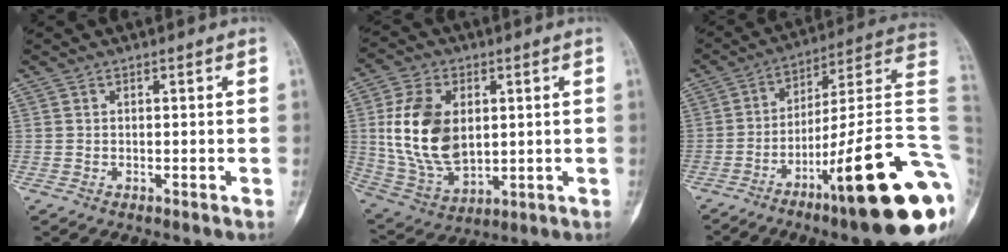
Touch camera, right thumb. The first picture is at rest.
{"total": 16.6, "force": [2.2, 10.6, 12.5], "torque": [-0.223, -0.010, 0.054]}
{"total": 25.7, "force": [-9.0, 3.8, 23.7], "torque": [-0.270, 0.059, -0.134]}